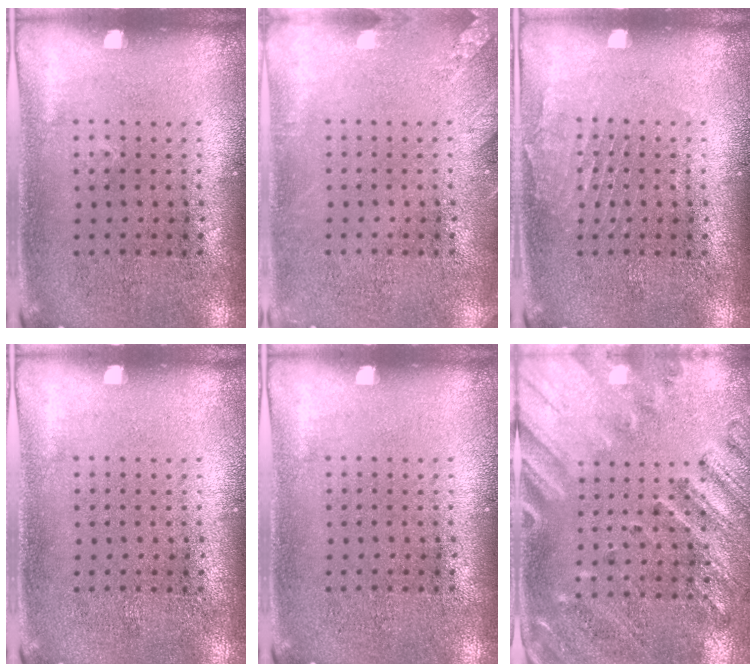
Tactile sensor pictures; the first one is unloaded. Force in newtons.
{"total": 1.6, "press": 1.6, "slide": 0.2}
{"total": 1.2, "press": 1.1, "slide": 0.1}
{"total": 0.0}
{"total": 0.0}
{"total": 2.4, "press": 2.0, "slide": 1.3}